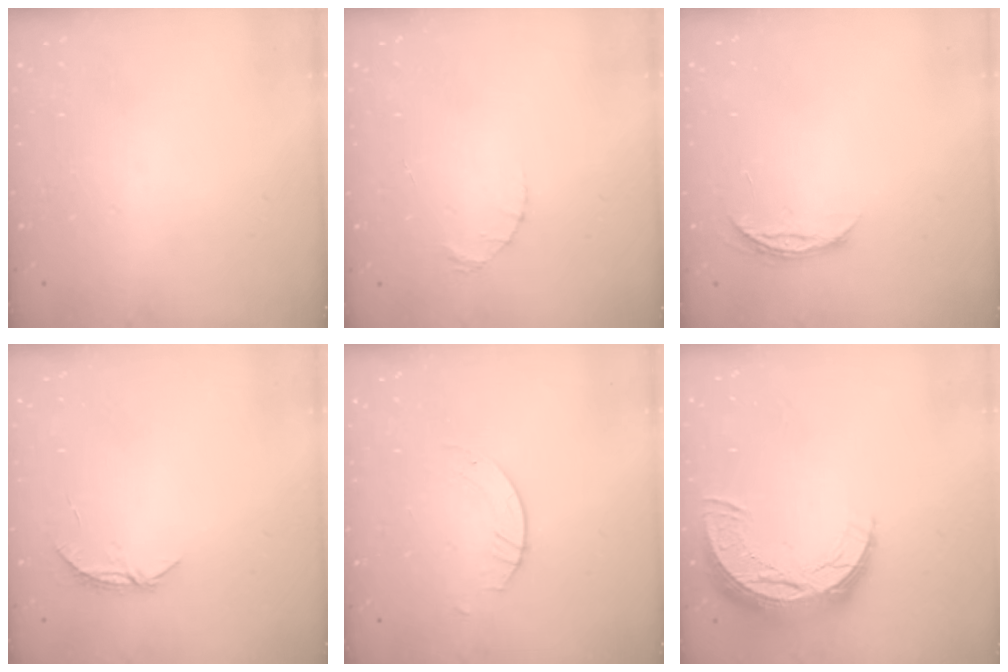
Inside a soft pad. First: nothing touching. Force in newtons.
{"total": 1.4, "press": 1.4, "slide": 0.2}
{"total": 4.2, "press": 4.1, "slide": 0.5}
{"total": 5.2, "press": 5.2, "slide": 0.4}
{"total": 2.1, "press": 2.1, "slide": 0.1}
{"total": 11.1, "press": 11.1, "slide": 0.7}